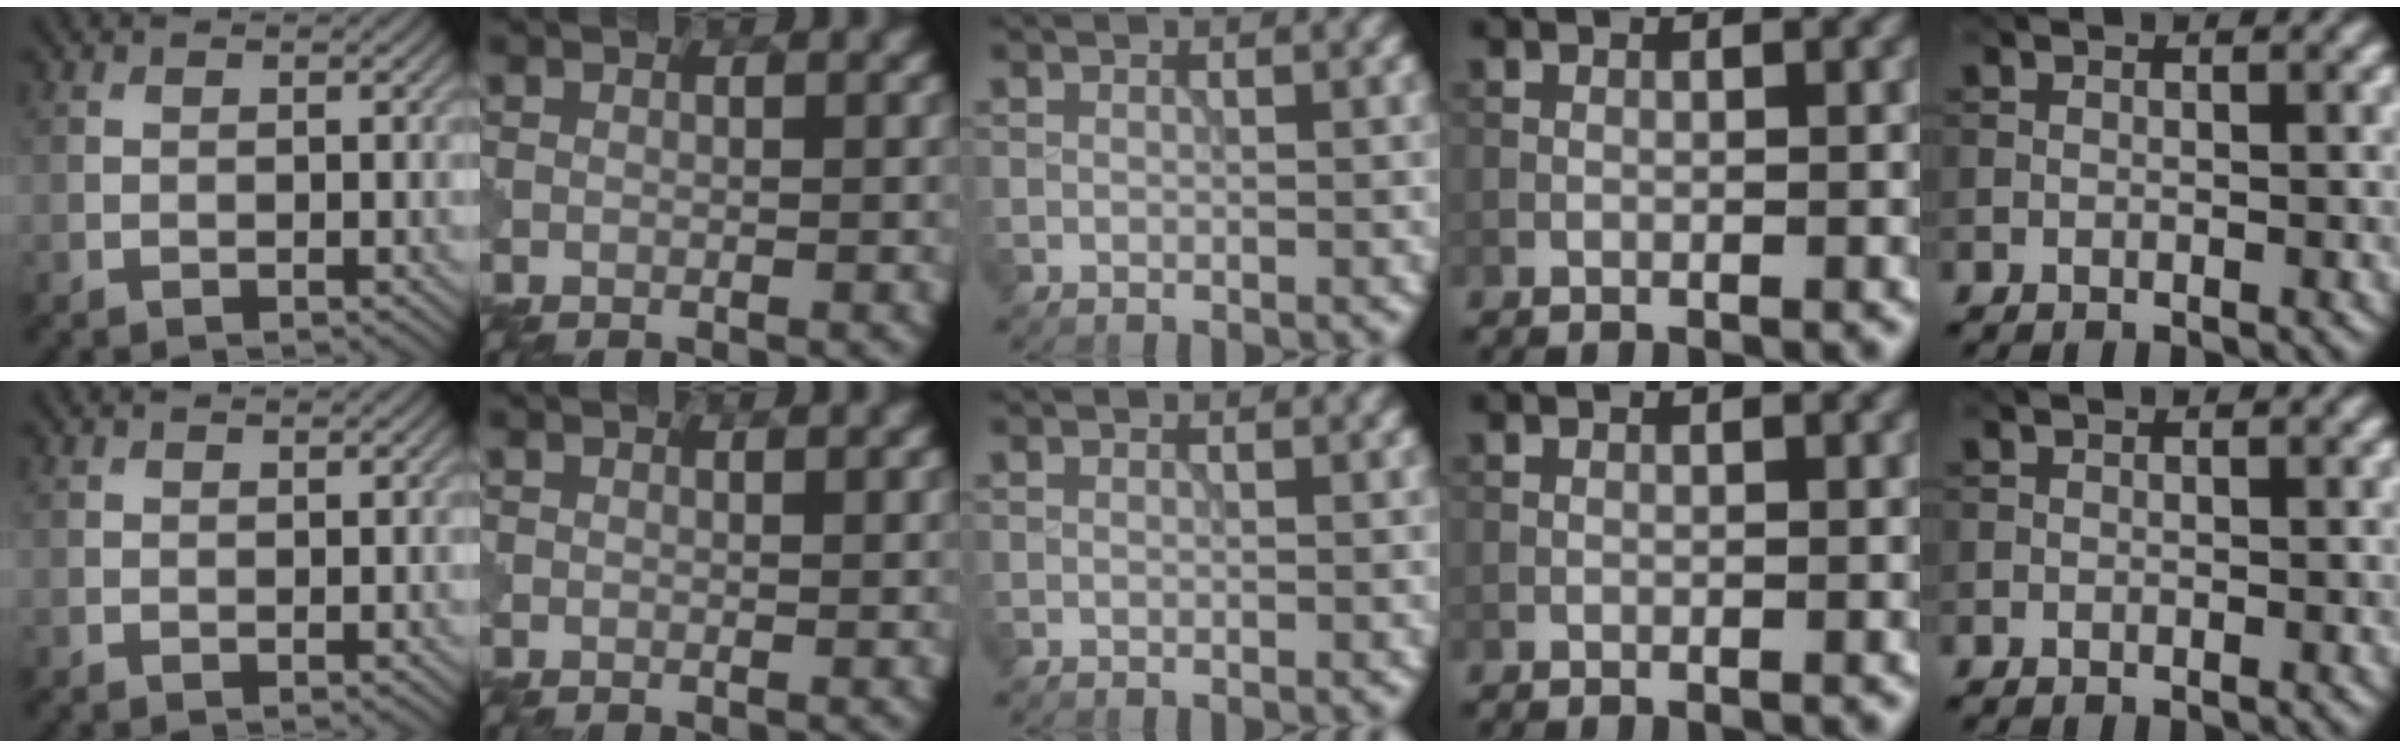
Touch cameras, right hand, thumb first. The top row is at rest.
{"thumb": {"total": 0.6, "force": [0.5, 0.2, 0.1], "torque": [-0.001, -0.001, 0.012]}, "index": {"total": 1.0, "force": [0.8, 0.4, 0.5], "torque": [0.002, 0.004, 0.002]}}